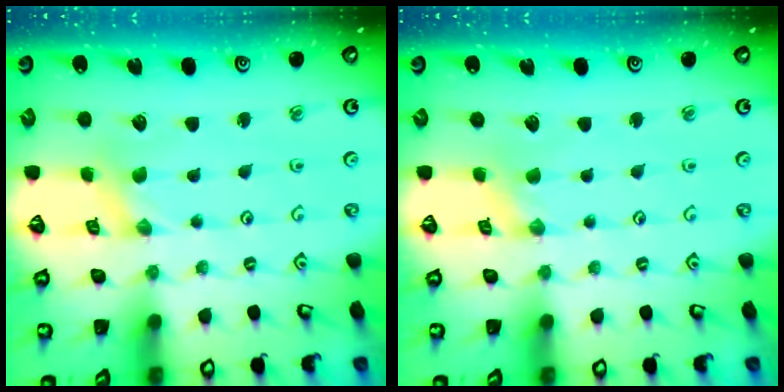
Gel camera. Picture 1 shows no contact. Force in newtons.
{"total": 0.0}